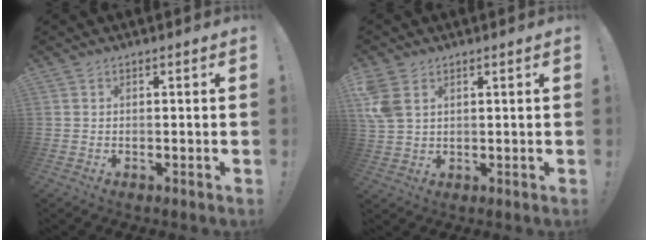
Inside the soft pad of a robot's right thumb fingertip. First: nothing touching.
{"total": 6.5, "force": [2.9, 4.2, 4.1], "torque": [-0.077, -0.012, 0.057]}